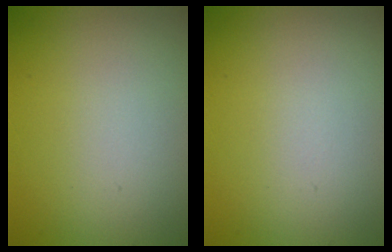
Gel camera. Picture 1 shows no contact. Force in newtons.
{"total": 0.0}